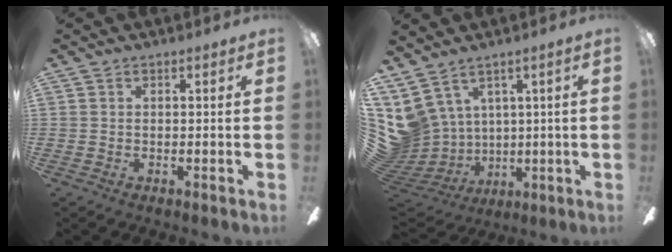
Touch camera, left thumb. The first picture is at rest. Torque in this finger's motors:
{"motor_torque": [-0.01, 1.16, 0.72, -0.83, 0.32]}